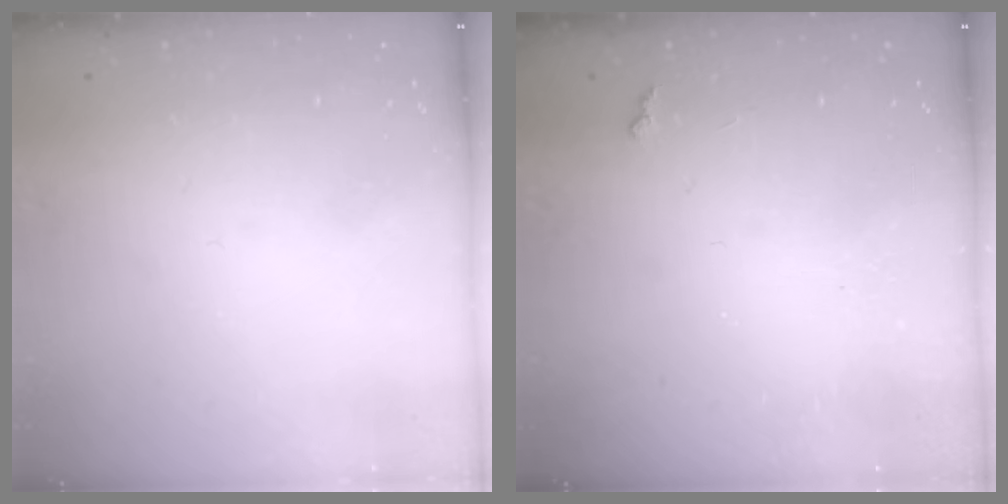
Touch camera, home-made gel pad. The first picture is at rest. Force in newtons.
{"total": 2.7, "press": 2.7, "slide": 0.5}